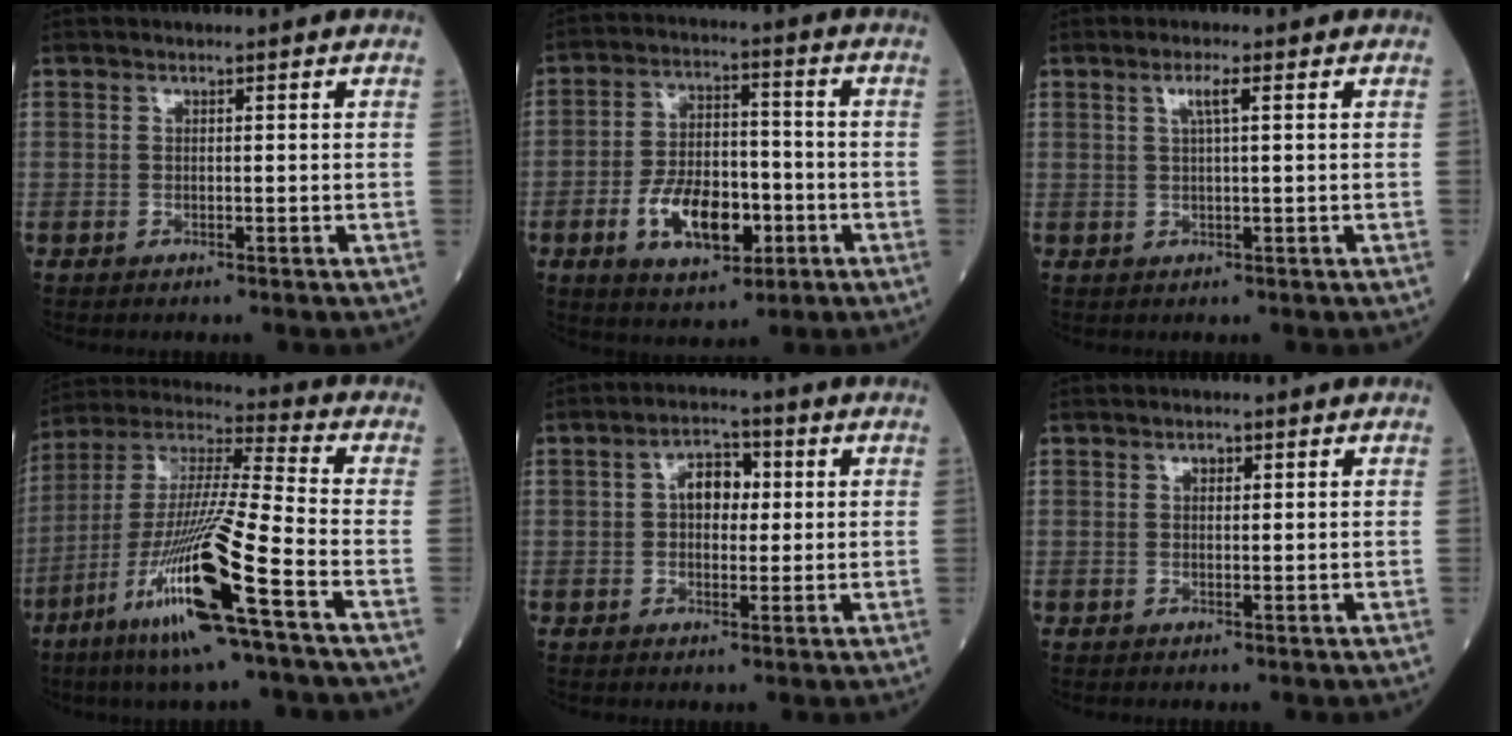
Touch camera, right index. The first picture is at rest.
{"total": 11.2, "force": [-4.0, 5.6, 8.8], "torque": [-0.166, 0.007, -0.065]}
{"total": 2.4, "force": [0.9, -0.1, 2.2], "torque": [-0.045, 0.005, 0.017]}
{"total": 19.3, "force": [-8.7, -0.4, 17.3], "torque": [-0.370, -0.040, -0.171]}
{"total": 5.2, "force": [0.8, 3.1, 4.1], "torque": [-0.071, 0.018, 0.012]}
{"total": 1.1, "force": [0.5, 0.6, 0.7], "torque": [-0.011, 0.001, 0.007]}